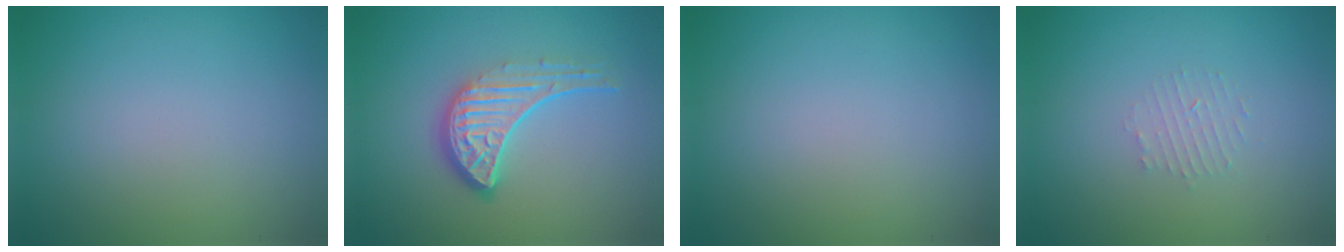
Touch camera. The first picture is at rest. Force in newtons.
{"total": 4.6, "press": 3.4, "slide": 3.2}
{"total": 0.0}
{"total": 1.2, "press": 1.1, "slide": 0.2}